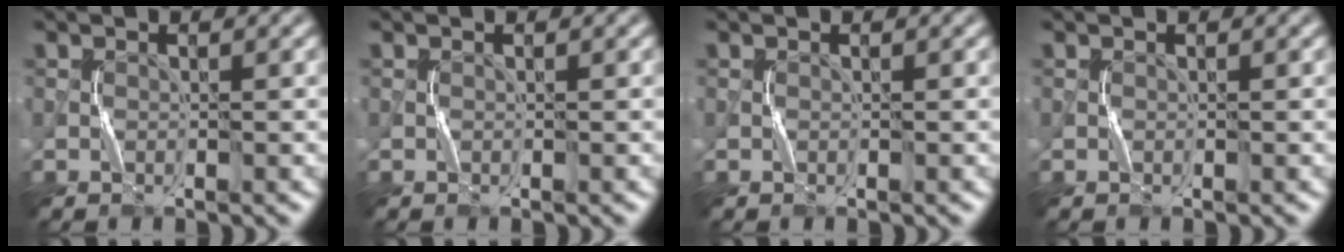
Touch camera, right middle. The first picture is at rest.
{"total": 0.0}
{"total": 0.0}
{"total": 0.0}